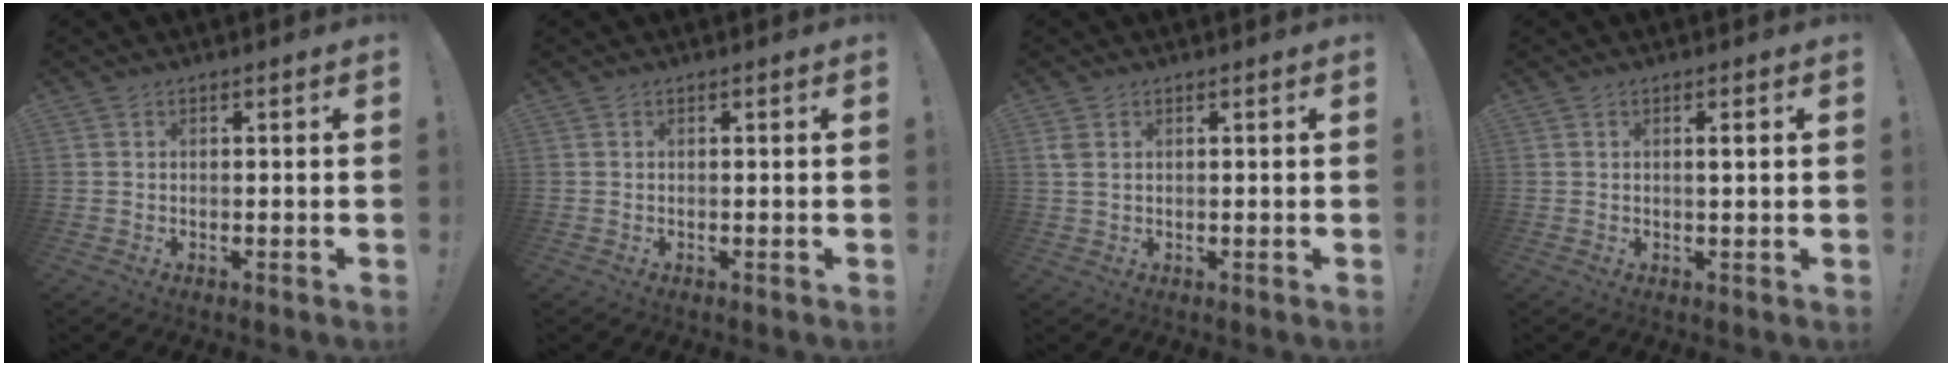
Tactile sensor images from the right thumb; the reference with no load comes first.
{"total": 0.0}
{"total": 2.0, "force": [0.9, 0.9, 1.6], "torque": [-0.030, 0.002, 0.016]}
{"total": 1.7, "force": [0.3, 0.1, 1.6], "torque": [-0.026, -0.001, 0.002]}